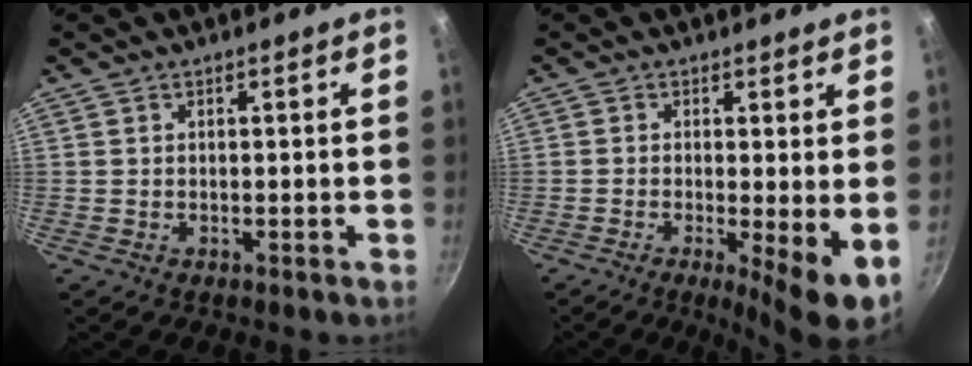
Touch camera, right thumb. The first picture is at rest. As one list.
[{"total": 6.8, "force": [-0.9, 1.3, 6.6], "torque": [-0.101, -0.011, -0.014]}]